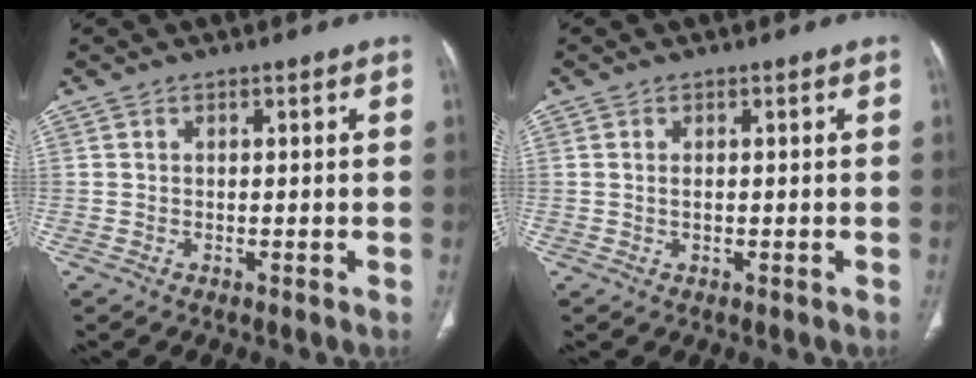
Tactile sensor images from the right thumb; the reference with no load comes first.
{"total": 0.9, "force": [0.1, 0.4, 0.8], "torque": [-0.018, -0.001, 0.004]}